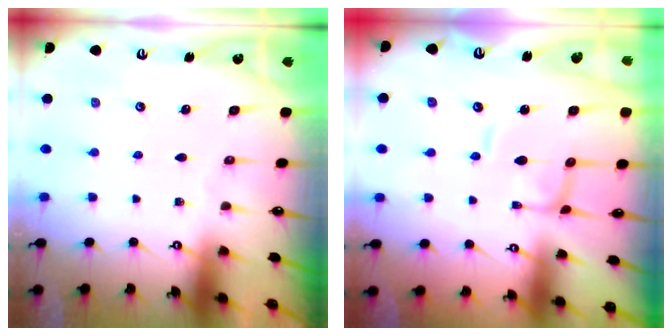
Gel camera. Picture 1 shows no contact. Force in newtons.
{"total": 1.4, "press": 1.4, "slide": 0.1}